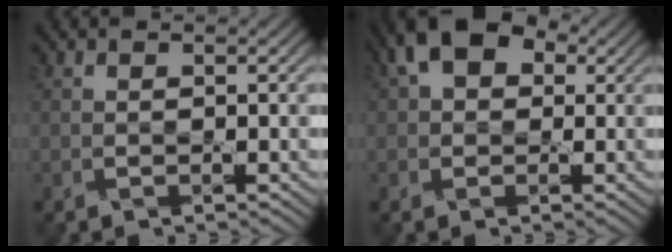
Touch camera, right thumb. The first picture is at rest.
{"total": 6.3, "force": [2.4, 4.5, 3.8], "torque": [-0.078, 0.025, 0.028]}